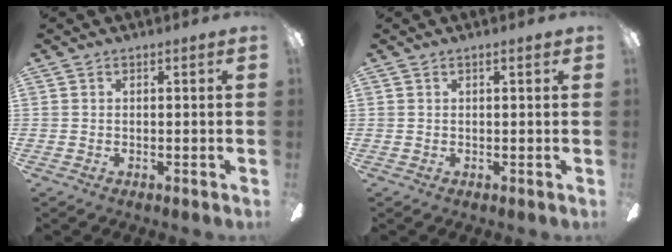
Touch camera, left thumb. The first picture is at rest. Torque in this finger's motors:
{"motor_torque": [0.07, 0.01, -0.27, 0.11, 0.00]}